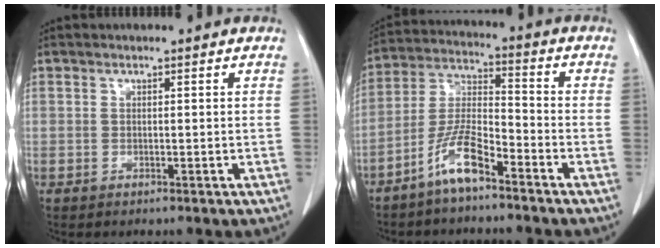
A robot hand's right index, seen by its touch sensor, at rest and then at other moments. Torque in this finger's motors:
{"motor_torque": [0.30, -0.33, 0.21, 0.12]}